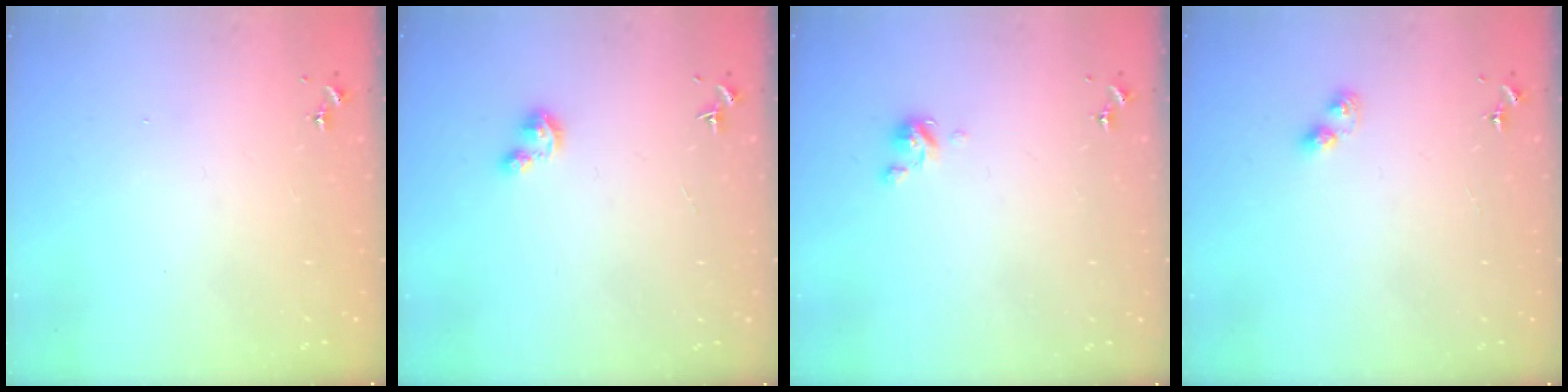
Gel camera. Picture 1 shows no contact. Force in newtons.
{"total": 3.6, "press": 3.5, "slide": 0.4}
{"total": 3.8, "press": 3.8, "slide": 0.3}
{"total": 2.8, "press": 2.7, "slide": 0.4}